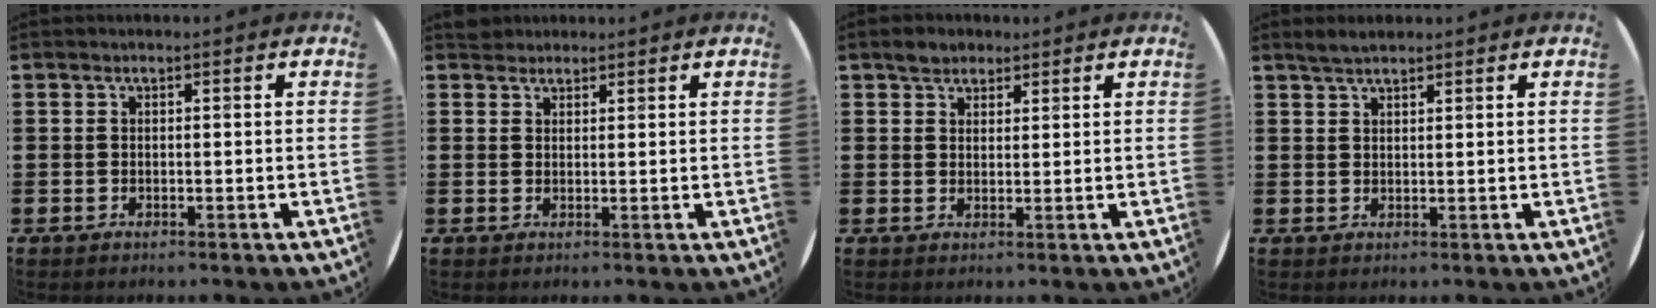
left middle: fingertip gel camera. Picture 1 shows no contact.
{"total": 1.7, "force": [1.6, 0.6, -0.1], "torque": [0.007, 0.003, 0.029]}
{"total": 2.4, "force": [2.0, 1.2, 0.3], "torque": [0.001, 0.004, 0.037]}
{"total": 2.1, "force": [1.9, 0.4, 0.8], "torque": [-0.016, 0.005, 0.035]}